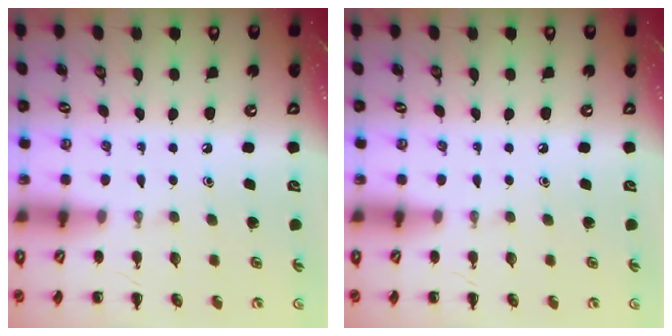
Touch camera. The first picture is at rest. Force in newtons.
{"total": 0.0}